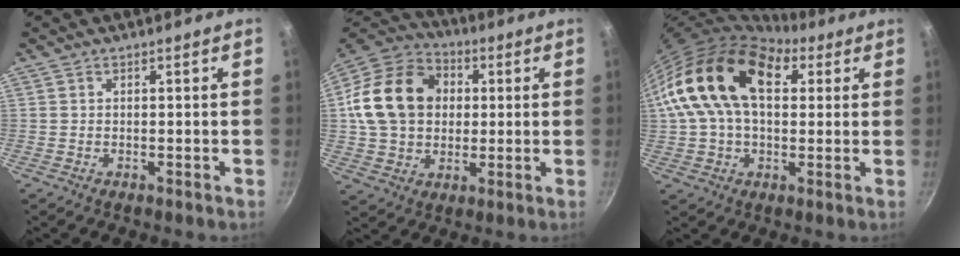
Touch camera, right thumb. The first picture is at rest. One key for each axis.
{"total": 18.9, "fx": 2.5, "fy": 14.9, "fz": 11.3, "tx": -0.177, "ty": 0.024, "tz": 0.036}
{"total": 20.6, "fx": 5.4, "fy": 13.0, "fz": 15.0, "tx": -0.247, "ty": 0.020, "tz": 0.080}